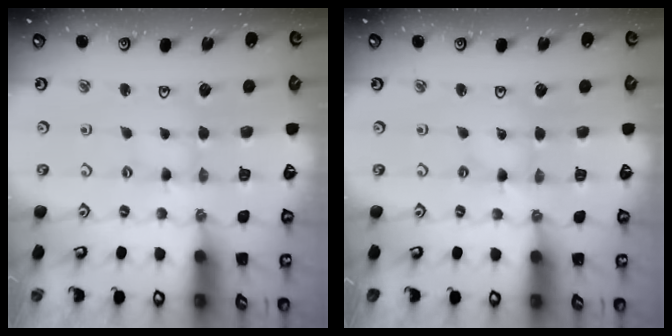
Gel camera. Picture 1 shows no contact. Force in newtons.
{"total": 0.0}